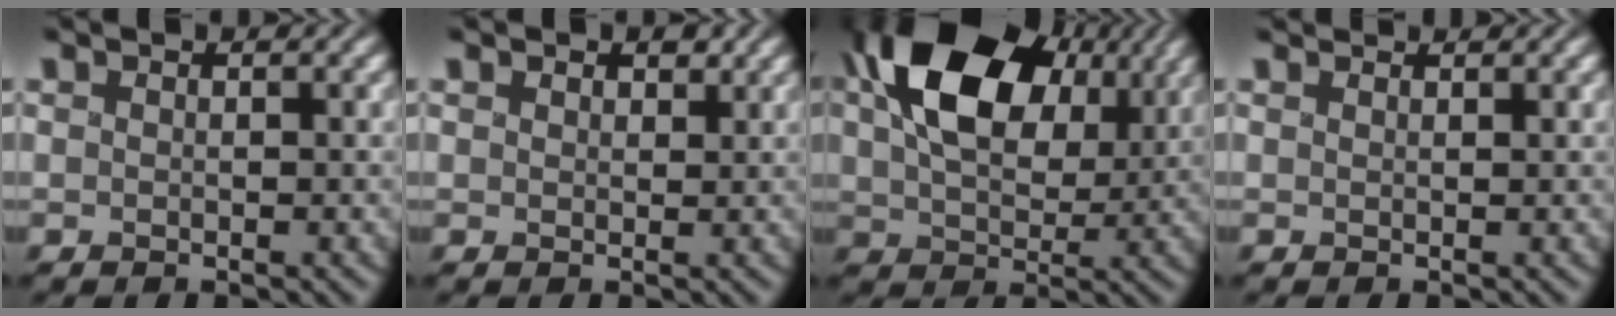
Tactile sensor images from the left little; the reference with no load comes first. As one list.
[{"total": 1.6, "force": [0.9, 1.1, 0.8], "torque": [-0.025, -0.004, 0.016]}, {"total": 13.5, "force": [4.8, 8.5, 9.3], "torque": [-0.182, 0.014, 0.083]}, {"total": 1.2, "force": [1.2, 0.2, 0.3], "torque": [-0.013, 0.008, 0.022]}]